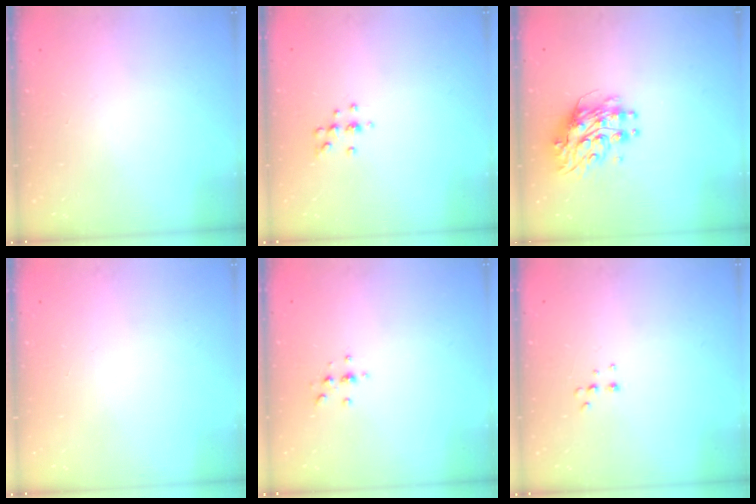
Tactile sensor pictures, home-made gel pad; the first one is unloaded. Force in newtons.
{"total": 5.5, "press": 5.2, "slide": 1.6}
{"total": 9.0, "press": 9.0, "slide": 0.9}
{"total": 0.0}
{"total": 2.3, "press": 2.3, "slide": 0.2}
{"total": 4.0, "press": 4.0, "slide": 0.8}